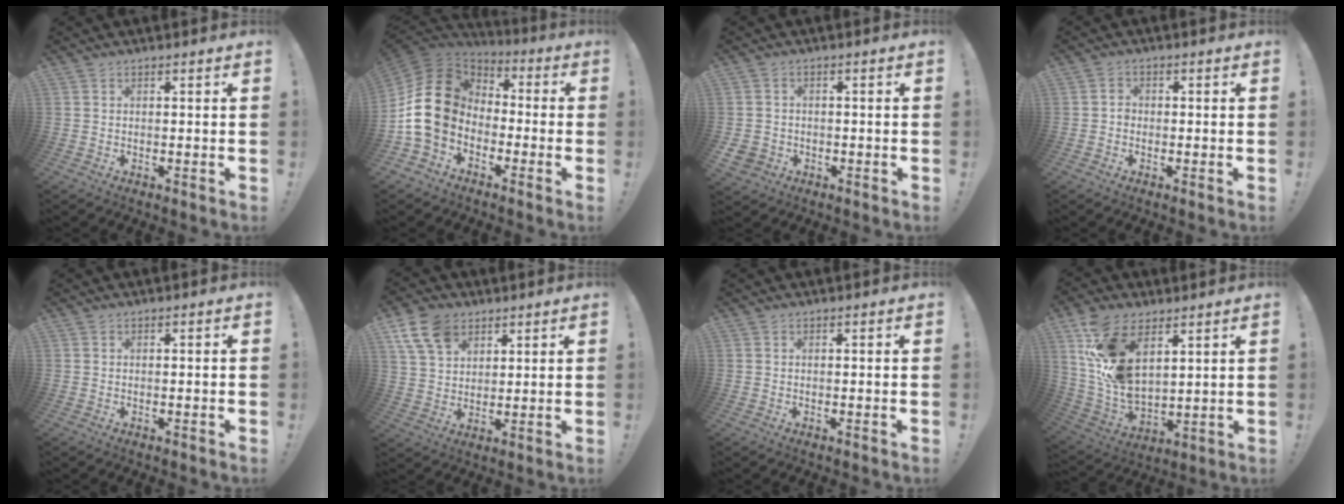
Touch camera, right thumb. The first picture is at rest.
{"total": 17.0, "force": [-0.6, 13.1, 10.8], "torque": [-0.200, 0.015, -0.005]}
{"total": 3.2, "force": [-1.0, 2.8, 1.2], "torque": [-0.025, -0.005, -0.020]}
{"total": 2.0, "force": [-0.9, 1.5, 1.0], "torque": [-0.019, 0.009, -0.016]}
{"total": 0.0}
{"total": 11.0, "force": [6.1, 7.3, 5.5], "torque": [-0.095, -0.020, 0.121]}
{"total": 0.0}
{"total": 15.7, "force": [8.2, 8.7, 10.1], "torque": [-0.211, -0.046, 0.158]}